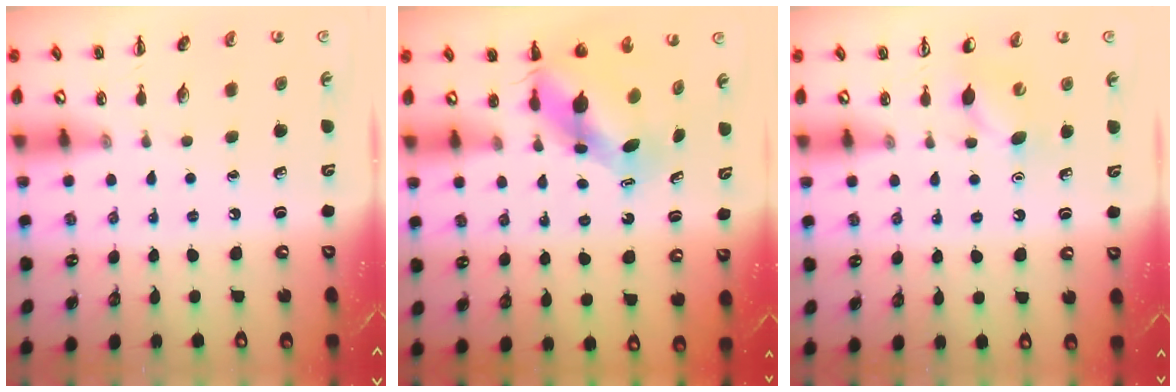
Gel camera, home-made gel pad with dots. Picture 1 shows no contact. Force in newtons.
{"total": 5.6, "press": 5.5, "slide": 1.1}
{"total": 4.5, "press": 4.3, "slide": 1.2}